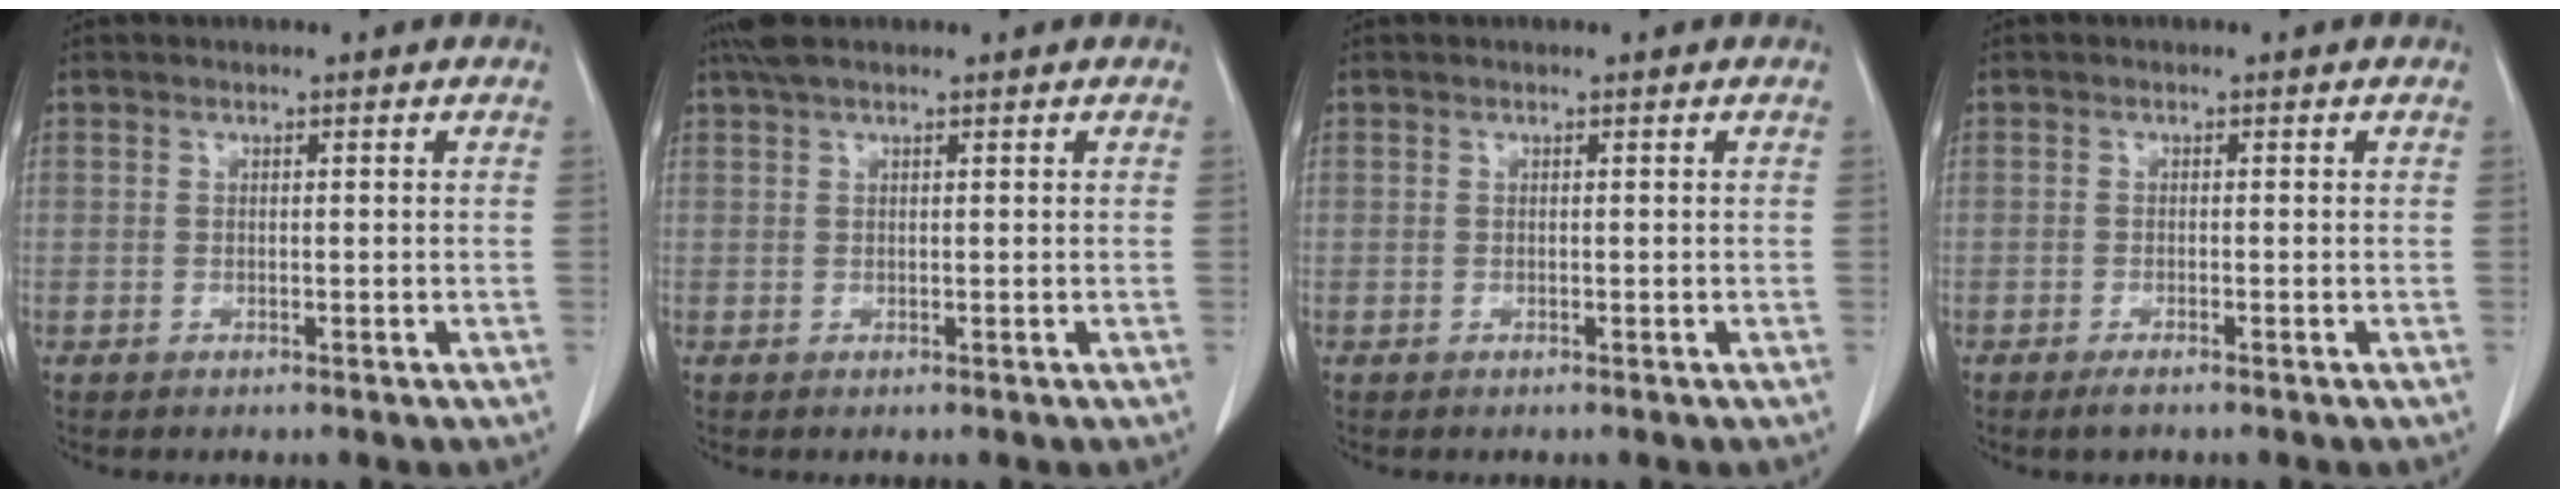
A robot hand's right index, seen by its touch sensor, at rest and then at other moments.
{"total": 3.2, "force": [2.4, 0.5, 2.0], "torque": [-0.040, 0.028, 0.048]}
{"total": 0.0}
{"total": 1.6, "force": [-1.1, 0.1, 1.1], "torque": [-0.020, -0.004, -0.019]}